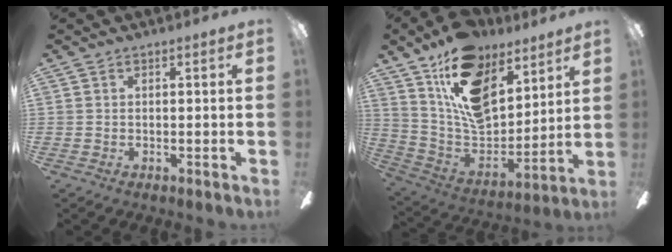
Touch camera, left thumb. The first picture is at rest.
{"total": 19.6, "force": [11.6, 11.3, 11.0], "torque": [-0.204, -0.064, 0.214]}